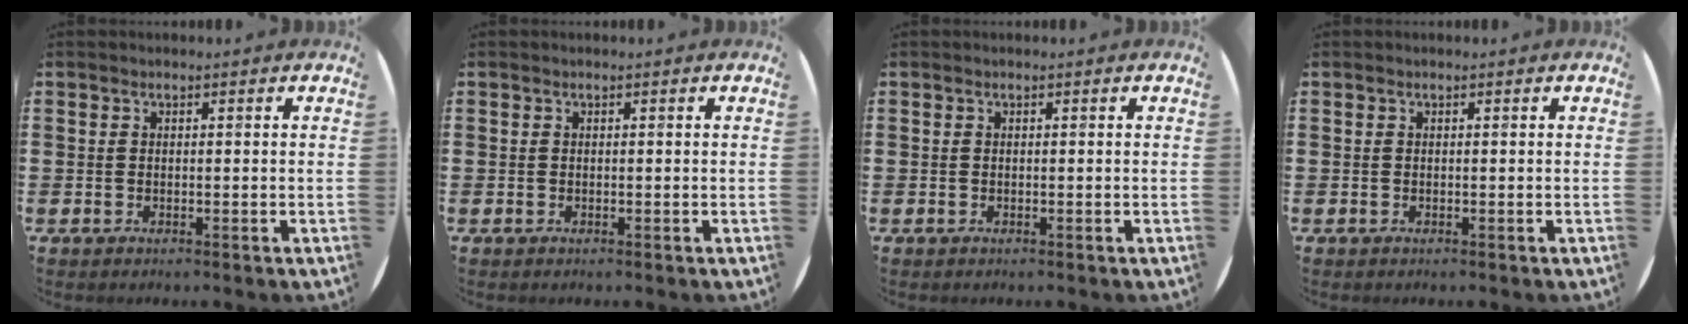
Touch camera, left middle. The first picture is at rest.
{"total": 0.0}
{"total": 0.0}
{"total": 0.0}